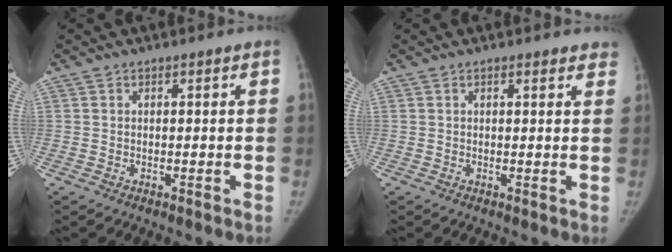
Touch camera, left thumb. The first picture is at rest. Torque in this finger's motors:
{"motor_torque": [-0.14, 0.01, -0.32, 0.42, -0.06]}